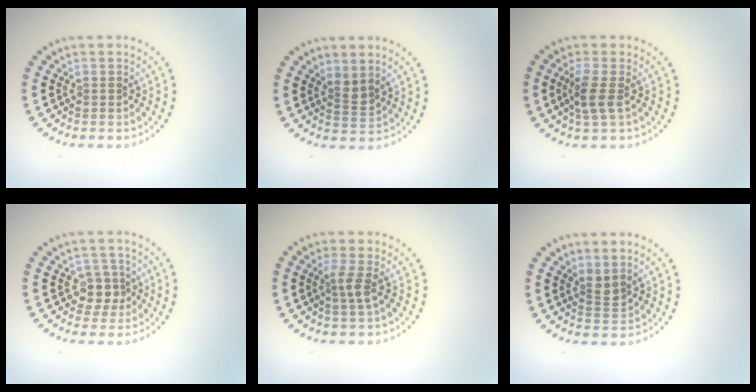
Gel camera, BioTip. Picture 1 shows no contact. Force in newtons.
{"total": 1.7, "press": 1.3, "slide": 1.1}
{"total": 2.4, "press": 2.1, "slide": 1.1}
{"total": 2.5, "press": 2.2, "slide": 1.1}
{"total": 1.8, "press": 1.3, "slide": 1.1}
{"total": 1.7, "press": 1.3, "slide": 1.2}